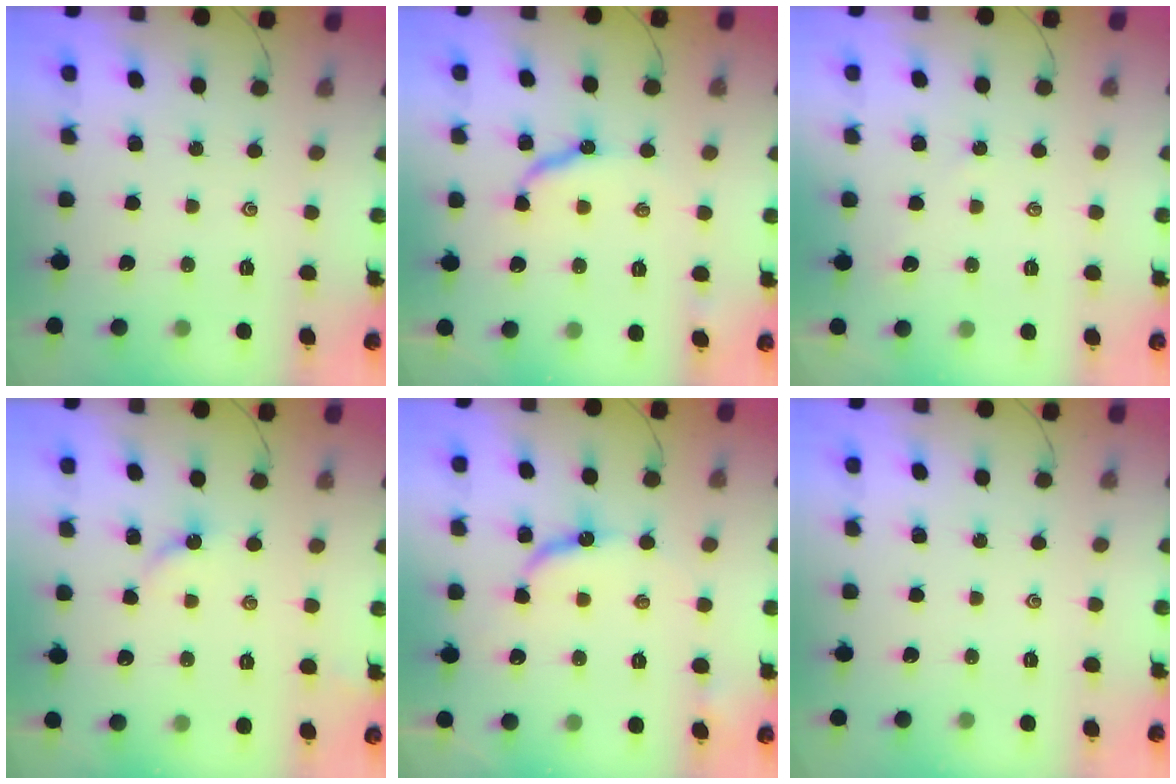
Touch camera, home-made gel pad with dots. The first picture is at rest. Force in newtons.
{"total": 9.3, "press": 9.3, "slide": 0.9}
{"total": 1.4, "press": 1.4, "slide": 0.4}
{"total": 3.3, "press": 3.2, "slide": 0.5}
{"total": 8.9, "press": 8.9, "slide": 0.9}
{"total": 0.0}